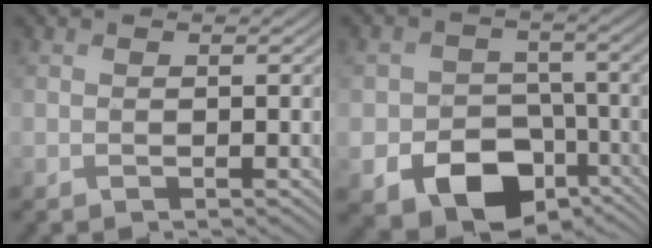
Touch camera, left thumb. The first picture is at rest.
{"total": 13.1, "force": [-6.4, 9.6, 6.3], "torque": [-0.110, -0.039, -0.101]}